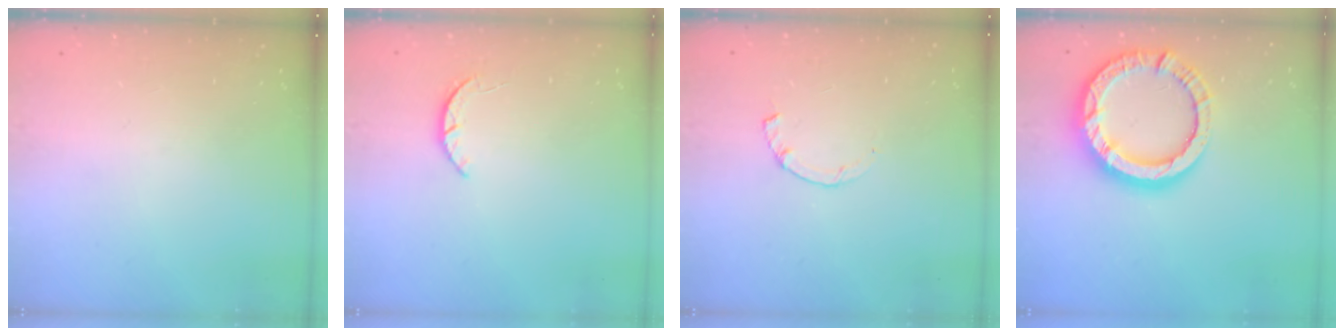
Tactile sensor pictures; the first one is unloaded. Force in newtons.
{"total": 1.9, "press": 1.9, "slide": 0.3}
{"total": 1.0, "press": 0.9, "slide": 0.2}
{"total": 15.9, "press": 15.8, "slide": 1.6}